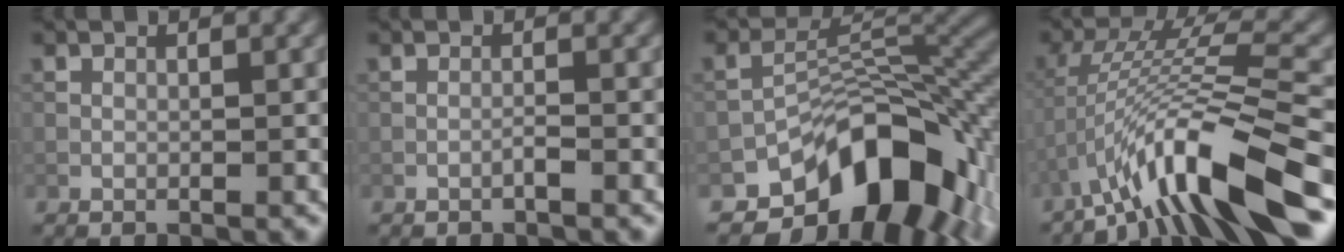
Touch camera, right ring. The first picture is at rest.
{"total": 0.7, "force": [-0.5, 0.0, 0.5], "torque": [-0.010, 0.004, -0.013]}
{"total": 11.1, "force": [-6.4, 6.0, 6.8], "torque": [-0.080, 0.003, -0.111]}
{"total": 10.1, "force": [-6.3, 1.5, 7.8], "torque": [-0.140, 0.013, -0.105]}